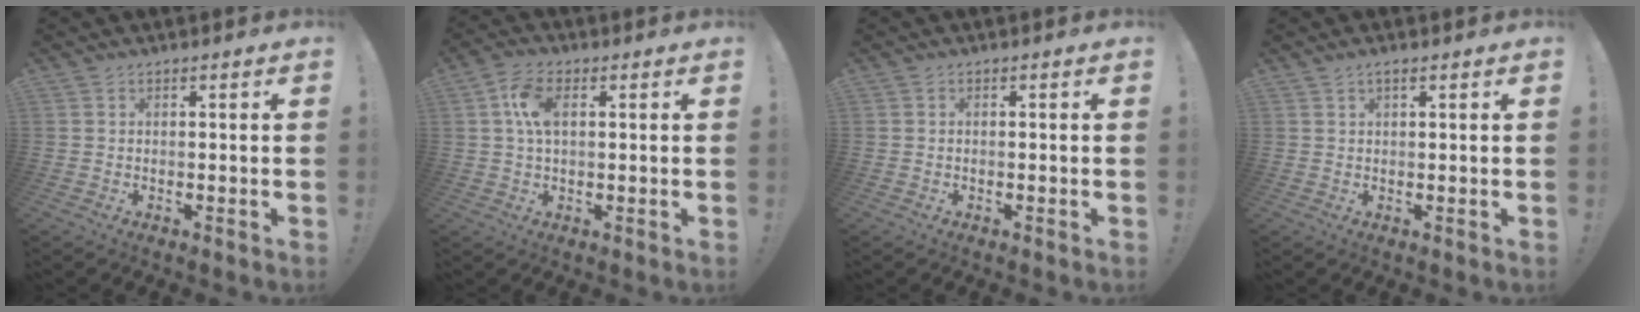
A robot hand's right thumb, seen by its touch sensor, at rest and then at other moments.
{"total": 7.9, "force": [1.8, 4.6, 6.2], "torque": [-0.118, 0.002, 0.030]}
{"total": 0.0}
{"total": 1.5, "force": [0.9, 0.4, 1.2], "torque": [-0.029, 0.002, 0.017]}